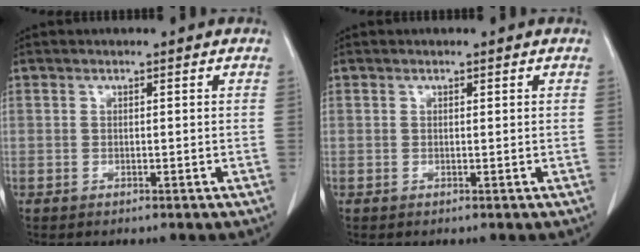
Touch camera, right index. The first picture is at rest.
{"total": 0.0}